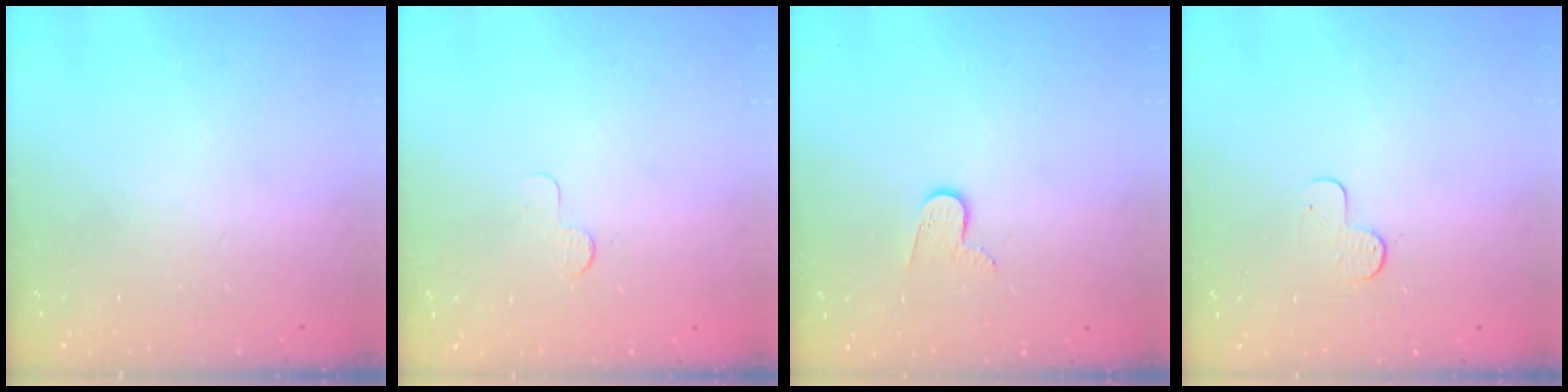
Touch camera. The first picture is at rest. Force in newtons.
{"total": 3.0, "press": 2.9, "slide": 0.3}
{"total": 6.0, "press": 6.0, "slide": 0.5}
{"total": 5.0, "press": 5.0, "slide": 0.4}